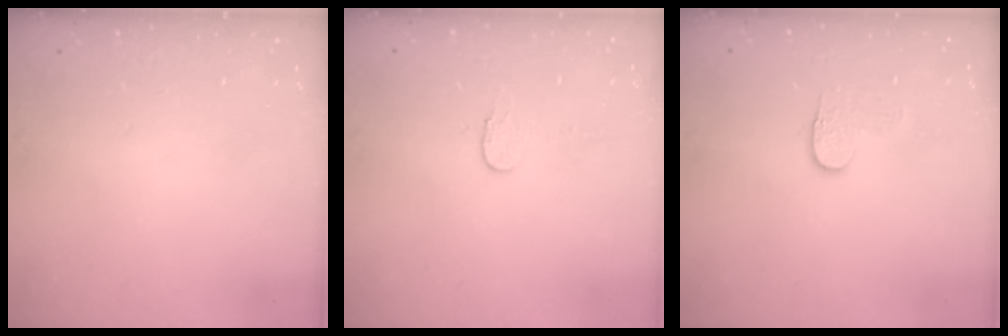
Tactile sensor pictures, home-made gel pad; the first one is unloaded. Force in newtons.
{"total": 3.2, "press": 3.2, "slide": 0.3}
{"total": 3.6, "press": 3.6, "slide": 0.4}